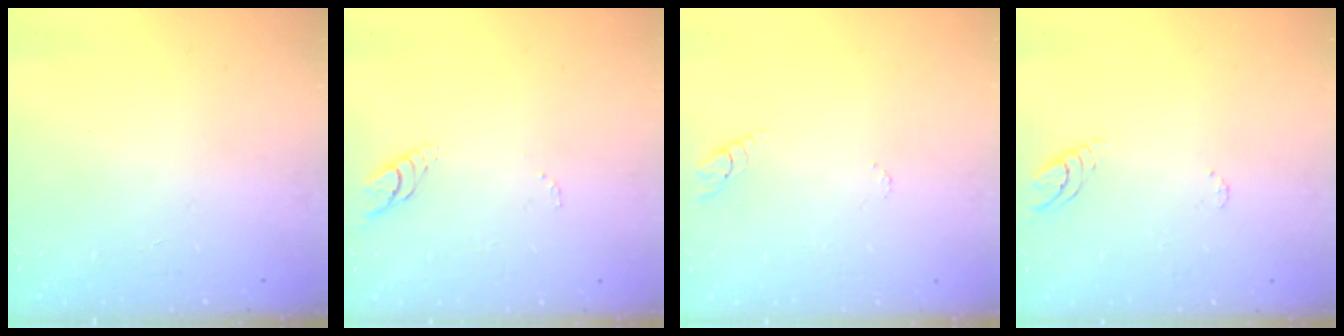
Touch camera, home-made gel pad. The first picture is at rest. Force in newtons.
{"total": 4.8, "press": 4.8, "slide": 0.5}
{"total": 2.9, "press": 2.9, "slide": 0.4}
{"total": 3.4, "press": 3.4, "slide": 0.4}